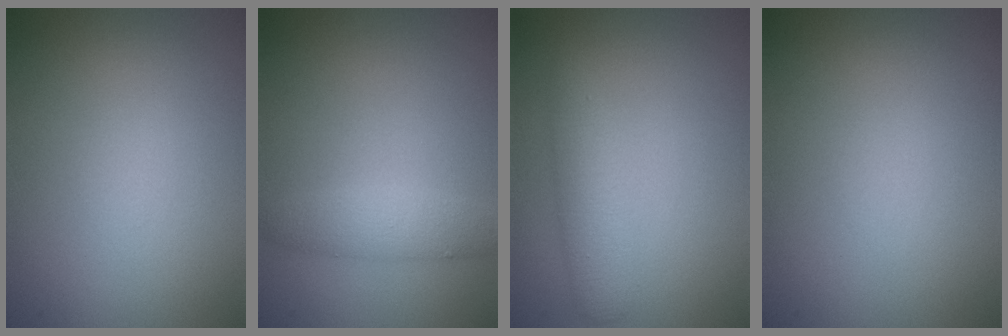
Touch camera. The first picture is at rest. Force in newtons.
{"total": 2.4, "press": 2.4, "slide": 0.2}
{"total": 2.4, "press": 2.4, "slide": 0.1}
{"total": 0.0}